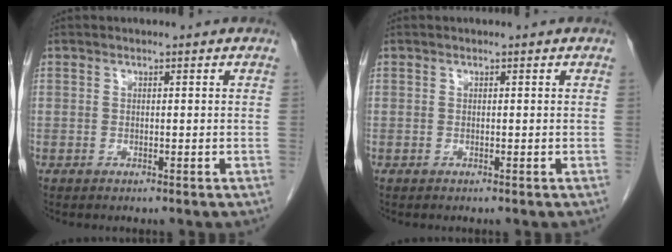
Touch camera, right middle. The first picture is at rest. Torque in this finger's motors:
{"motor_torque": [-0.04, 0.15, -0.02, -0.01]}